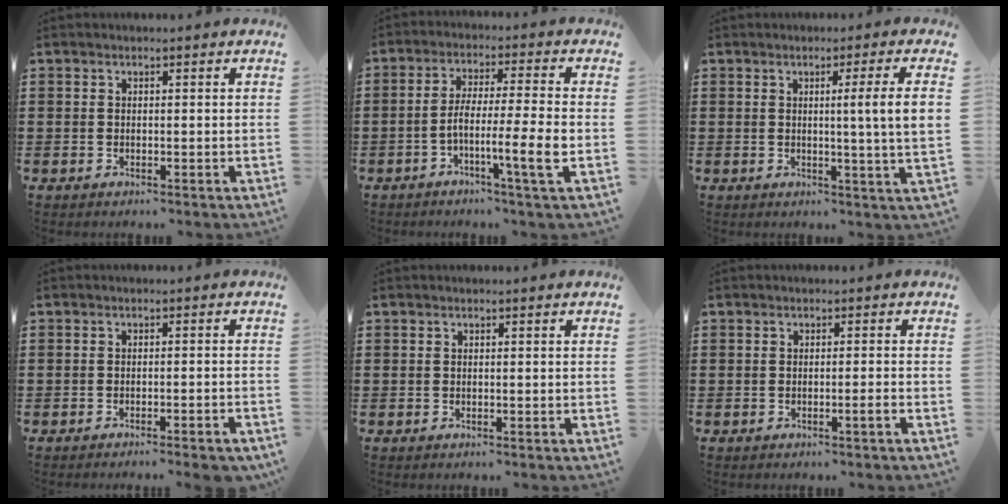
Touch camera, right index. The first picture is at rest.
{"total": 8.2, "force": [-3.0, 0.0, 7.6], "torque": [-0.136, -0.007, -0.059]}
{"total": 6.1, "force": [1.2, -1.1, 5.9], "torque": [-0.104, -0.011, 0.012]}
{"total": 1.7, "force": [-1.5, -0.2, 0.7], "torque": [-0.012, 0.000, -0.029]}
{"total": 0.0}
{"total": 1.4, "force": [-0.7, -0.3, 1.2], "torque": [-0.018, -0.006, -0.014]}